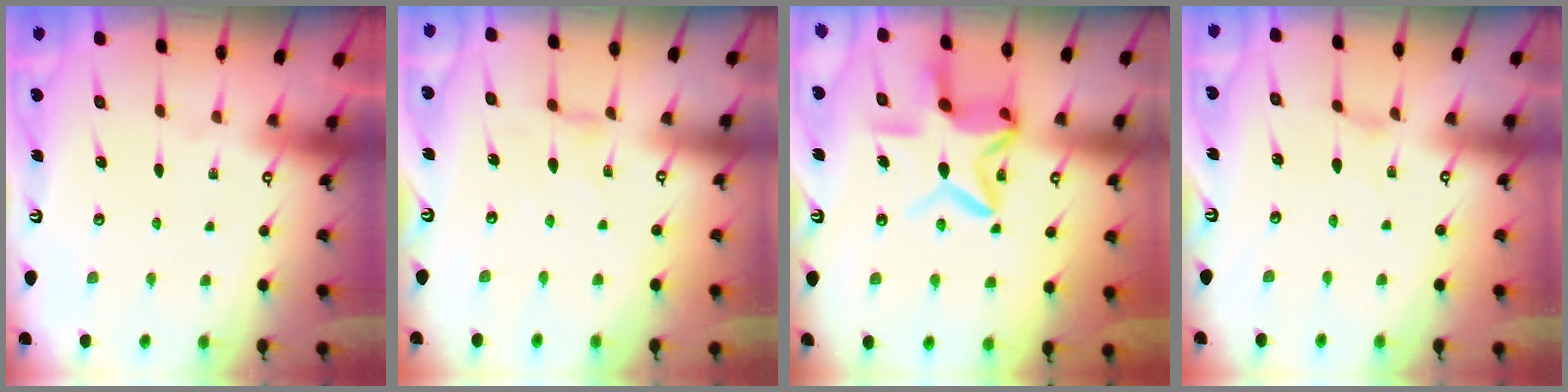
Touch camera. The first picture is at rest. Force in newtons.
{"total": 0.9, "press": 0.9, "slide": 0.3}
{"total": 13.5, "press": 13.5, "slide": 1.4}
{"total": 0.0}